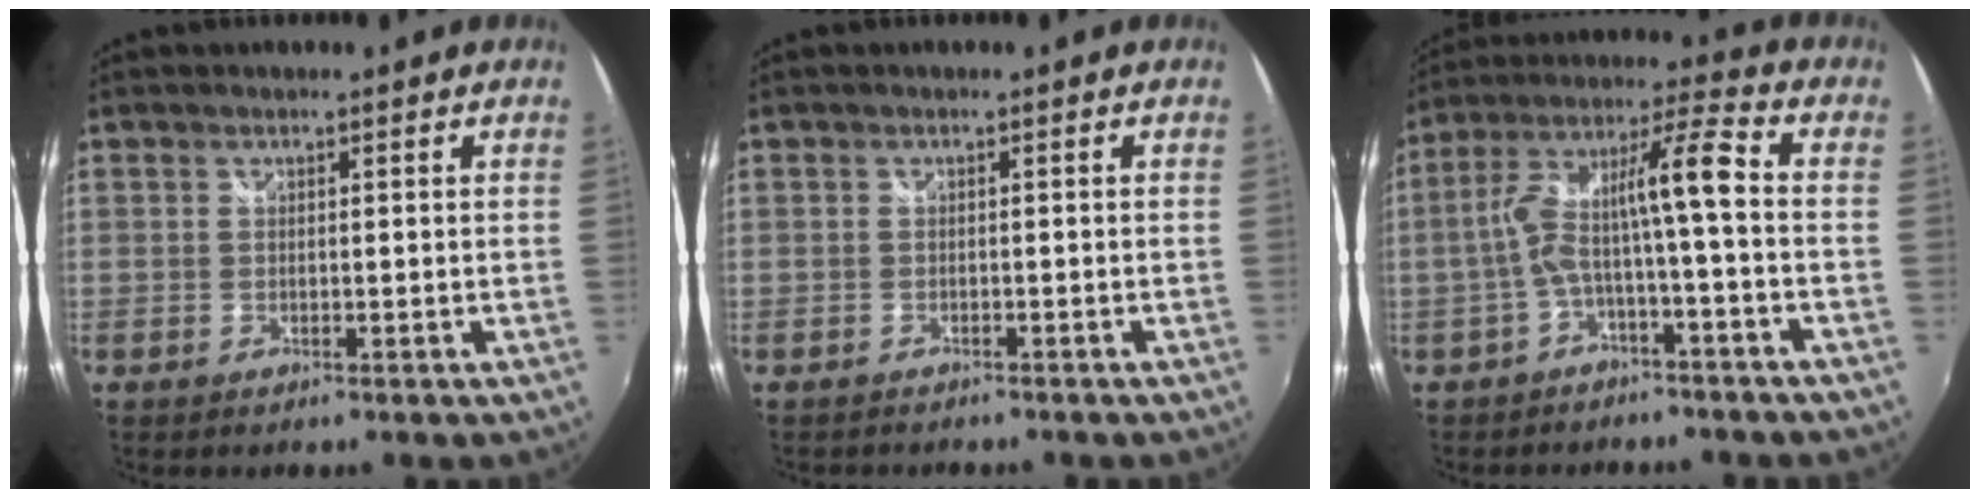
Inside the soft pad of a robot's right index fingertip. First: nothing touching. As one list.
[{"total": 1.3, "force": [-1.1, 0.6, -0.1], "torque": [-0.006, 0.001, -0.019]}, {"total": 10.3, "force": [-2.7, 0.4, 9.9], "torque": [-0.198, 0.019, -0.045]}]